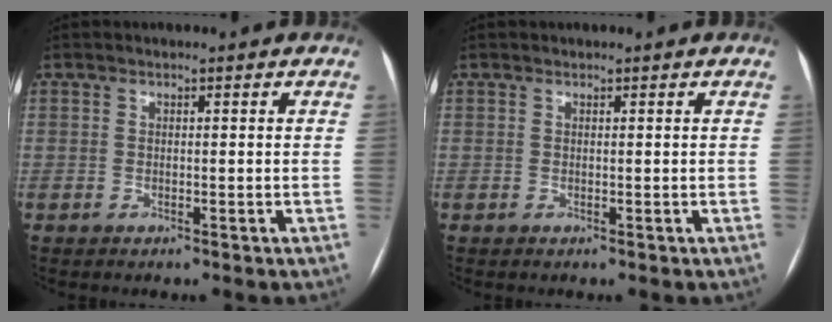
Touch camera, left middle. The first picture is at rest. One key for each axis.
{"total": 0.0}